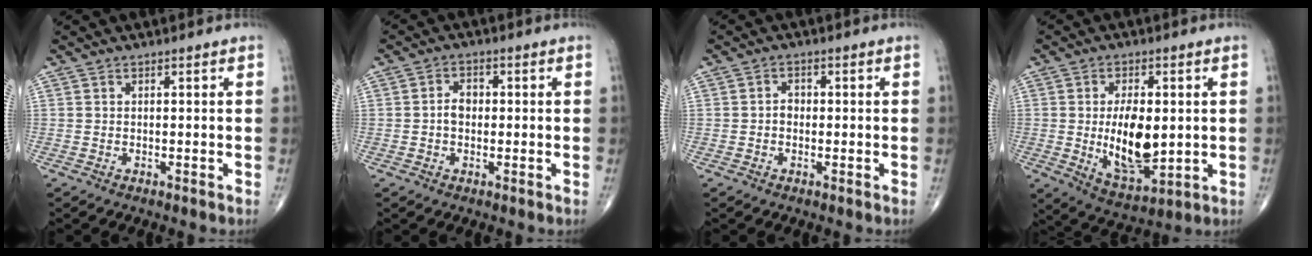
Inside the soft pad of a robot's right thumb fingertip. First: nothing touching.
{"total": 3.5, "force": [-0.2, 2.6, 2.3], "torque": [-0.030, 0.012, -0.009]}
{"total": 2.1, "force": [-0.3, 1.7, 1.2], "torque": [-0.009, 0.008, -0.008]}
{"total": 13.0, "force": [-0.2, 6.6, 11.2], "torque": [-0.170, -0.016, 0.011]}